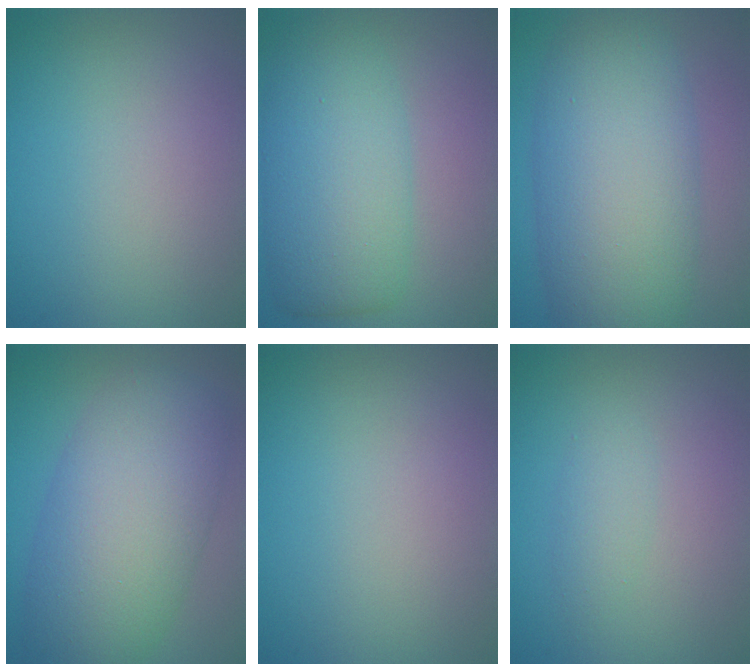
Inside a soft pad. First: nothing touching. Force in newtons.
{"total": 7.1, "press": 7.1, "slide": 0.2}
{"total": 10.5, "press": 10.5, "slide": 0.2}
{"total": 10.2, "press": 10.2, "slide": 0.3}
{"total": 0.0}
{"total": 1.4, "press": 1.4, "slide": 0.0}